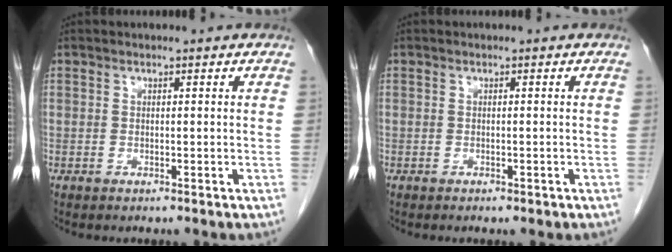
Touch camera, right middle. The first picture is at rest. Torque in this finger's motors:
{"motor_torque": [-0.35, 0.07, -0.02, -0.01]}